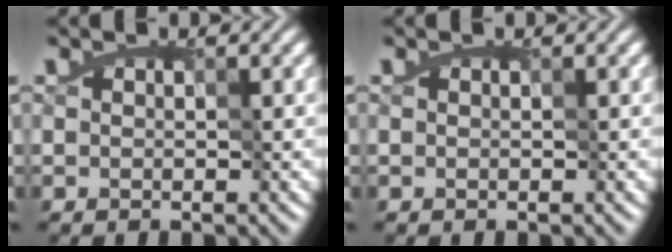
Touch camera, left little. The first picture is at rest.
{"total": 0.0}